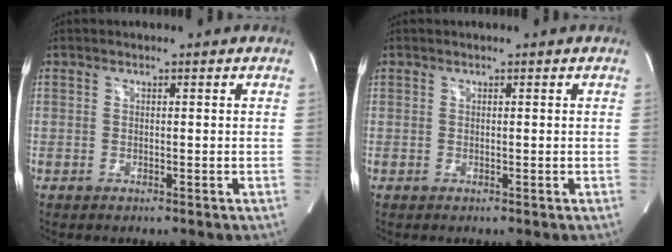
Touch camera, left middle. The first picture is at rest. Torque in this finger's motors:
{"motor_torque": [0.66, -0.79, 0.25, 0.13]}